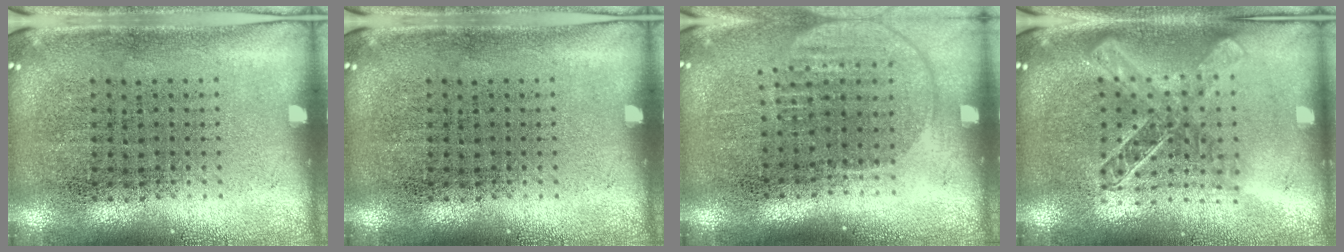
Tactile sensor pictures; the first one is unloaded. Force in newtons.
{"total": 0.0}
{"total": 1.6, "press": 1.4, "slide": 0.8}
{"total": 1.9, "press": 1.6, "slide": 1.0}